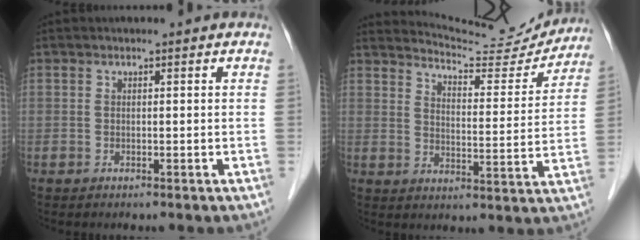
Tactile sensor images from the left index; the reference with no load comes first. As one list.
[{"total": 12.0, "force": [11.9, 0.6, 0.8], "torque": [-0.012, -0.039, 0.151]}]